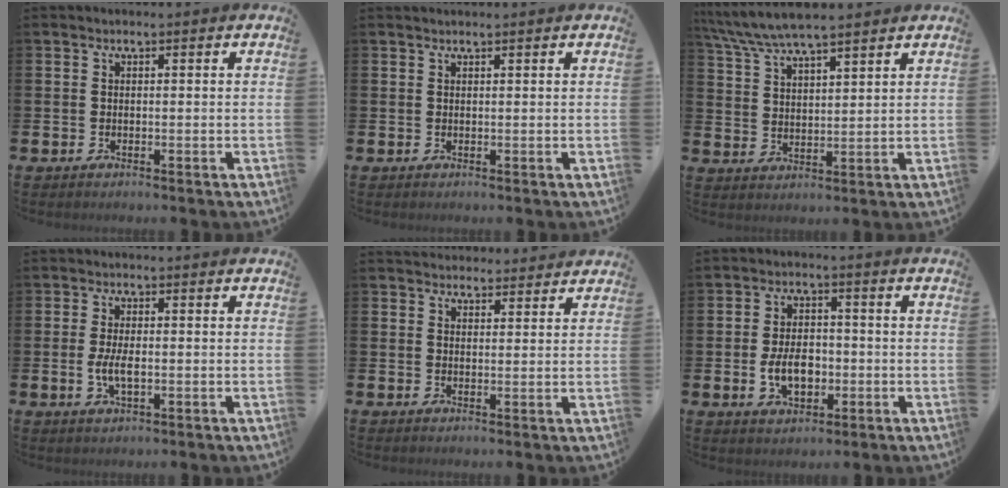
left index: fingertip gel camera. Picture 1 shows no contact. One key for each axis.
{"total": 0.6, "fx": 0.6, "fy": 0.0, "fz": 0.1, "tx": 0.003, "ty": -0.002, "tz": 0.010}
{"total": 6.8, "fx": 6.4, "fy": 0.8, "fz": 2.2, "tx": -0.066, "ty": -0.023, "tz": 0.115}
{"total": 3.6, "fx": -0.4, "fy": 1.5, "fz": 3.3, "tx": -0.062, "ty": -0.002, "tz": -0.011}
{"total": 3.2, "fx": 3.1, "fy": 0.9, "fz": -0.2, "tx": 0.010, "ty": -0.017, "tz": 0.055}
{"total": 5.3, "fx": -1.1, "fy": 3.4, "fz": 4.0, "tx": -0.060, "ty": 0.004, "tz": -0.022}